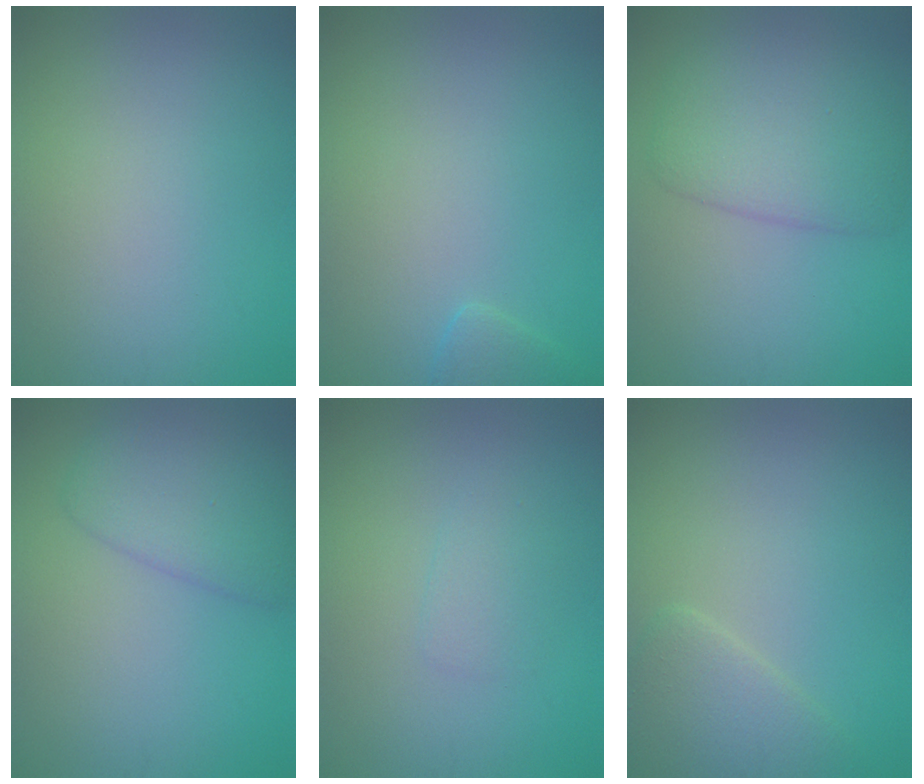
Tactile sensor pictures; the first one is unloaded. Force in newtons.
{"total": 1.4, "press": 1.4, "slide": 0.1}
{"total": 5.4, "press": 5.4, "slide": 0.2}
{"total": 3.9, "press": 3.9, "slide": 0.2}
{"total": 1.4, "press": 1.4, "slide": 0.1}
{"total": 3.1, "press": 3.0, "slide": 0.4}